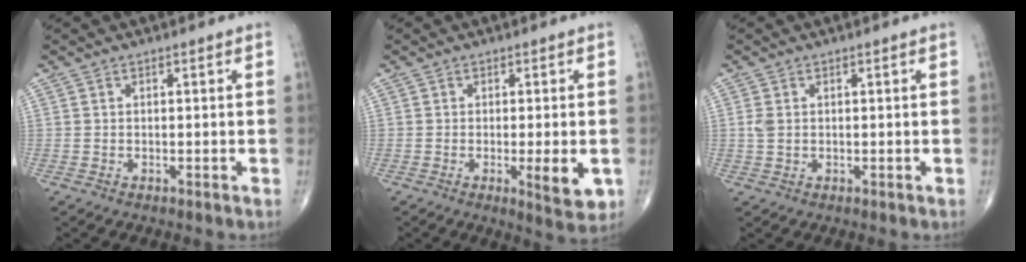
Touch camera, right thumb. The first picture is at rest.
{"total": 5.8, "force": [-1.3, 1.5, 5.5], "torque": [-0.074, -0.013, -0.017]}
{"total": 2.2, "force": [0.2, 1.7, 1.3], "torque": [-0.024, 0.002, 0.003]}